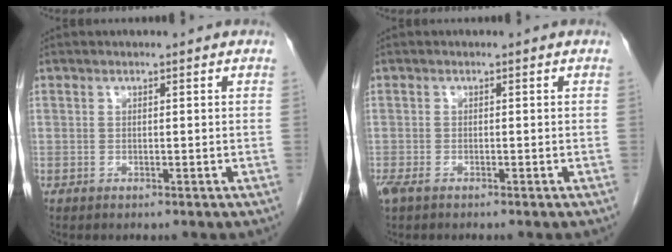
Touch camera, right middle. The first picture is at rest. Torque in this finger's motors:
{"motor_torque": [0.64, -0.39, 0.01, 0.04]}